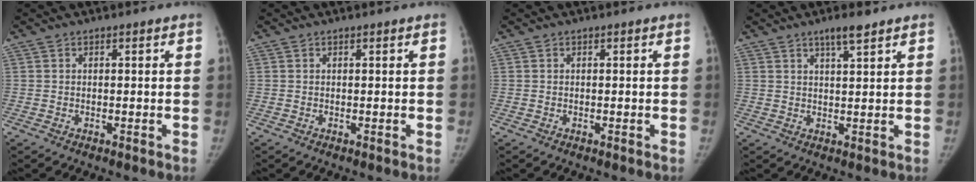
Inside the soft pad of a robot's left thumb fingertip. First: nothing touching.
{"total": 0.0}
{"total": 0.0}
{"total": 3.9, "force": [2.8, 0.5, 2.7], "torque": [-0.045, -0.017, 0.051]}